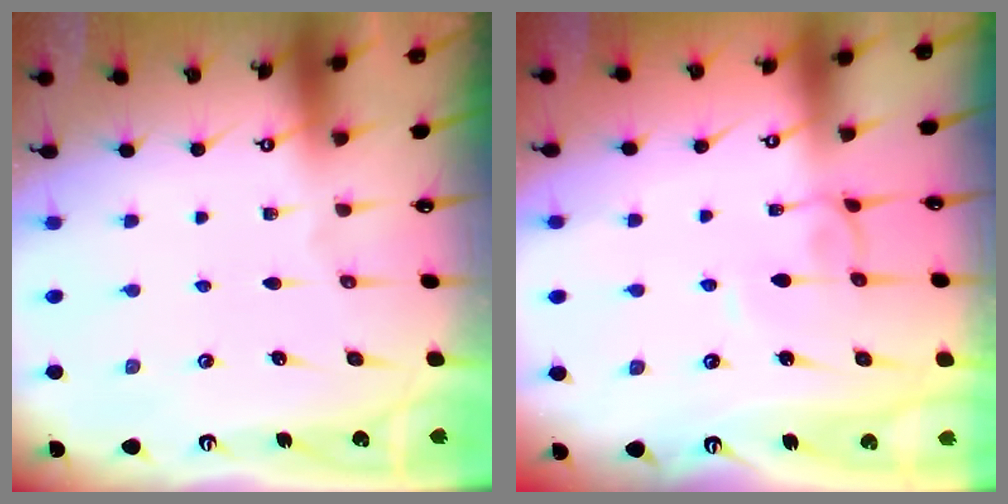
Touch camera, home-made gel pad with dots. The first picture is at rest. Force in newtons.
{"total": 2.6, "press": 2.6, "slide": 0.2}